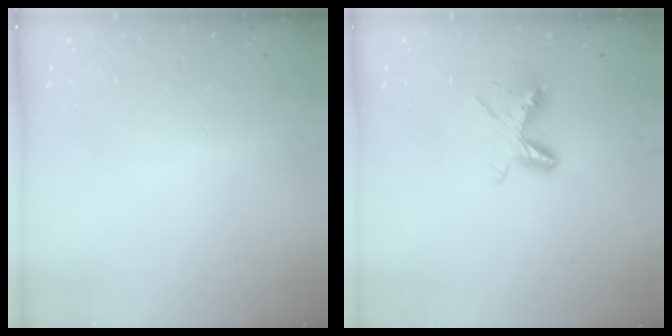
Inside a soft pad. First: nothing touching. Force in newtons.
{"total": 7.2, "press": 7.2, "slide": 0.7}